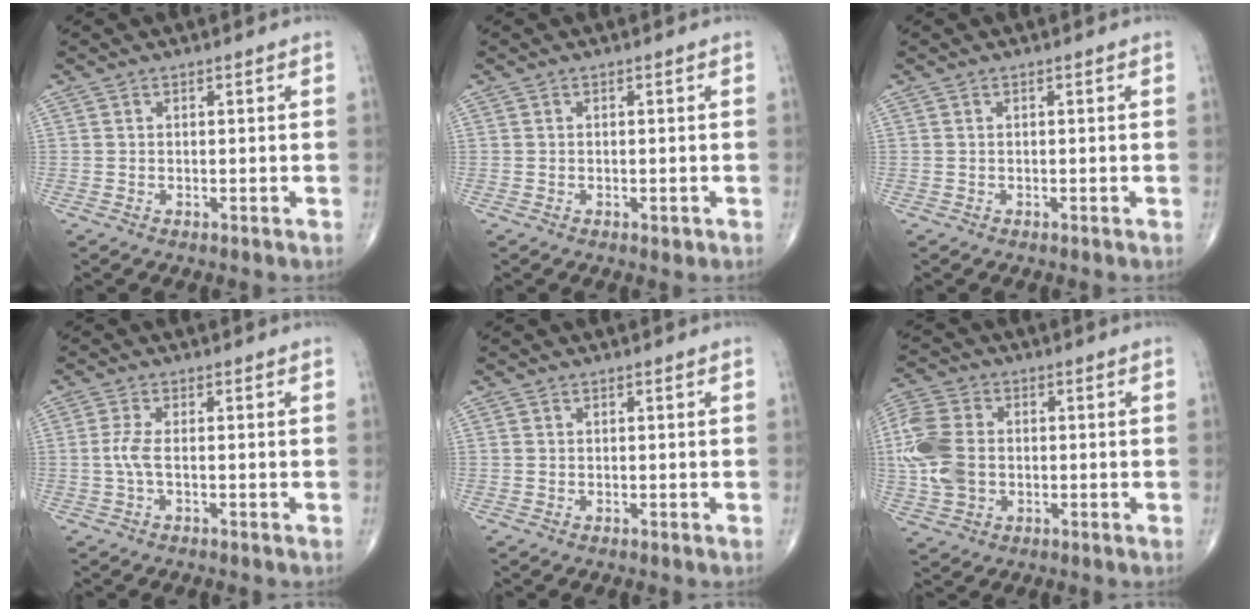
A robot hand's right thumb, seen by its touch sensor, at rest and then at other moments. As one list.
[{"total": 0.9, "force": [-0.4, 0.5, 0.7], "torque": [-0.008, -0.002, -0.004]}, {"total": 0.0}, {"total": 2.8, "force": [-0.4, 0.7, 2.6], "torque": [-0.070, -0.002, -0.012]}, {"total": 0.0}, {"total": 12.1, "force": [-0.4, 8.6, 8.5], "torque": [-0.194, 0.009, -0.009]}]